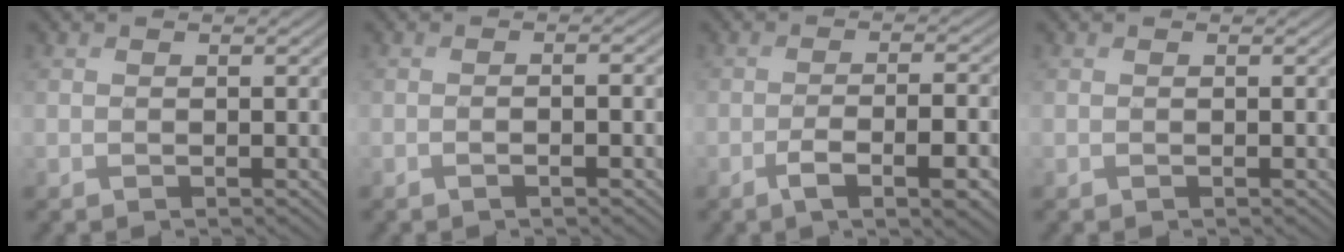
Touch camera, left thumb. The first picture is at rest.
{"total": 2.4, "force": [-0.8, 0.5, 2.2], "torque": [-0.035, 0.006, -0.017]}
{"total": 6.7, "force": [-3.3, 2.0, 5.5], "torque": [-0.094, -0.001, -0.046]}
{"total": 0.0}